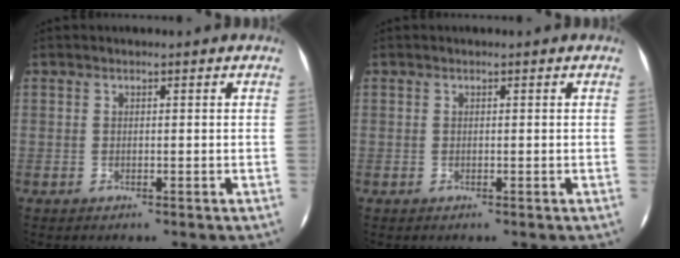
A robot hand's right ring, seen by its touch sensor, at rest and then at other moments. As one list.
[{"total": 0.0}]